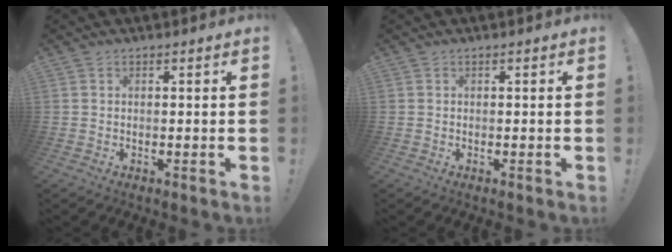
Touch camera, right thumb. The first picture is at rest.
{"total": 0.0}